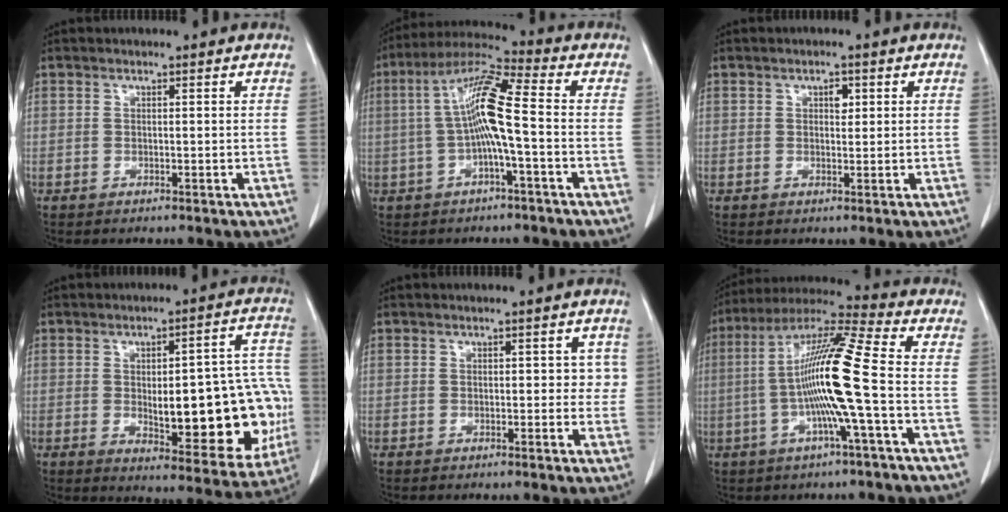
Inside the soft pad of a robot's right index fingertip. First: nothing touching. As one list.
[{"total": 10.2, "force": [-0.6, 0.6, 10.2], "torque": [-0.197, 0.024, -0.017]}, {"total": 1.7, "force": [0.6, 1.0, 1.3], "torque": [-0.017, 0.000, 0.009]}, {"total": 20.6, "force": [-2.2, 6.8, 19.4], "torque": [-0.185, 0.025, -0.002]}, {"total": 2.7, "force": [0.3, 1.8, 2.0], "torque": [-0.012, 0.018, 0.002]}, {"total": 14.5, "force": [-1.8, -0.8, 14.4], "torque": [-0.269, 0.008, -0.047]}]